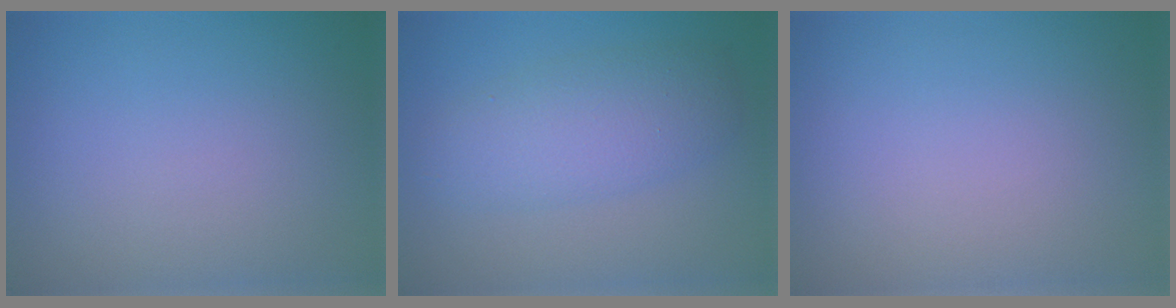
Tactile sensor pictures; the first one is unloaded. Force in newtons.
{"total": 4.5, "press": 4.5, "slide": 0.1}
{"total": 0.0}